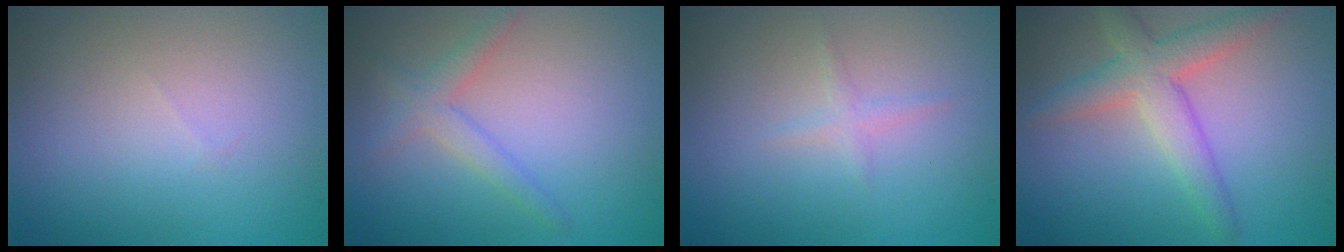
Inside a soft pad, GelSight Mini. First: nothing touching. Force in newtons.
{"total": 2.1, "press": 2.1, "slide": 0.1}
{"total": 0.8, "press": 0.8, "slide": 0.1}
{"total": 4.2, "press": 4.2, "slide": 0.4}